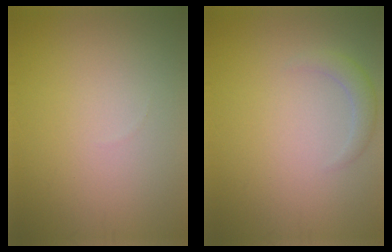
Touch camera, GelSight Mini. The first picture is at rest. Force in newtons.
{"total": 1.7, "press": 1.7, "slide": 0.1}